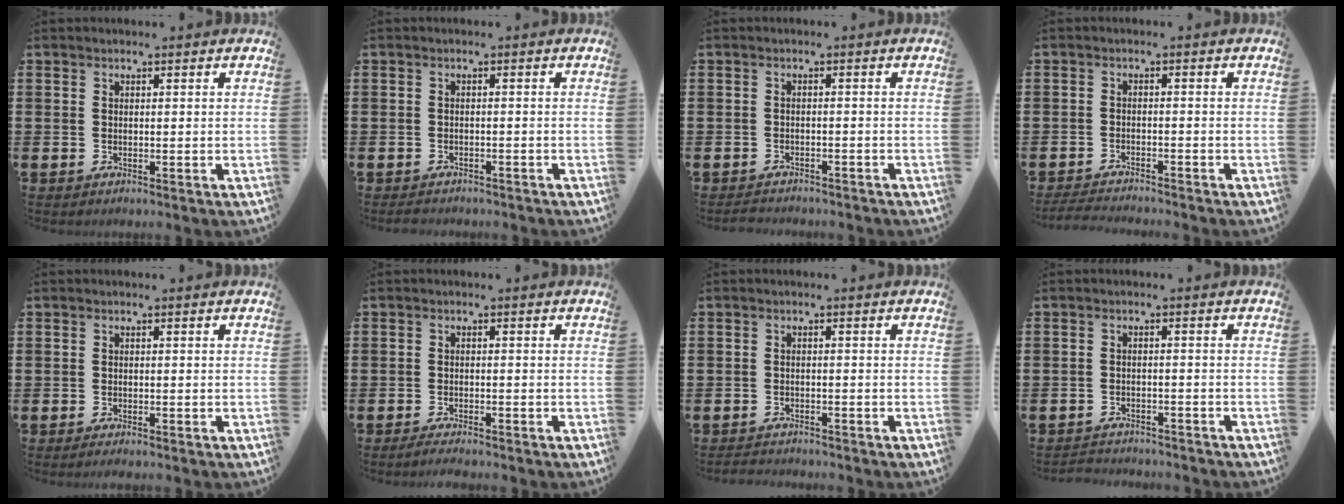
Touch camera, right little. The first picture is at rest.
{"total": 1.0, "force": [-1.0, 0.2, 0.1], "torque": [-0.005, 0.000, -0.021]}
{"total": 1.4, "force": [-1.3, 0.1, 0.0], "torque": [-0.005, 0.002, -0.029]}
{"total": 2.2, "force": [-2.1, 0.0, 0.4], "torque": [-0.006, 0.004, -0.044]}
{"total": 0.6, "force": [-0.4, 0.1, 0.4], "torque": [-0.007, -0.002, -0.008]}
{"total": 1.3, "force": [-1.2, 0.0, 0.5], "torque": [-0.009, 0.000, -0.023]}
{"total": 1.3, "force": [-1.3, 0.1, 0.0], "torque": [-0.003, 0.001, -0.026]}
{"total": 1.8, "force": [-1.8, 0.1, -0.3], "torque": [-0.001, 0.003, -0.041]}